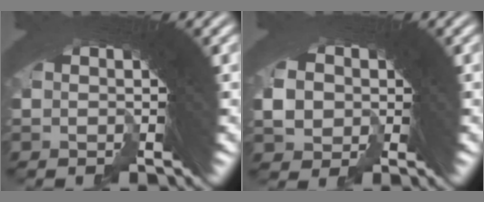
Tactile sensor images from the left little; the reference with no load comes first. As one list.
[{"total": 4.2, "force": [-0.3, 3.8, 1.9], "torque": [-0.039, -0.005, -0.006]}]